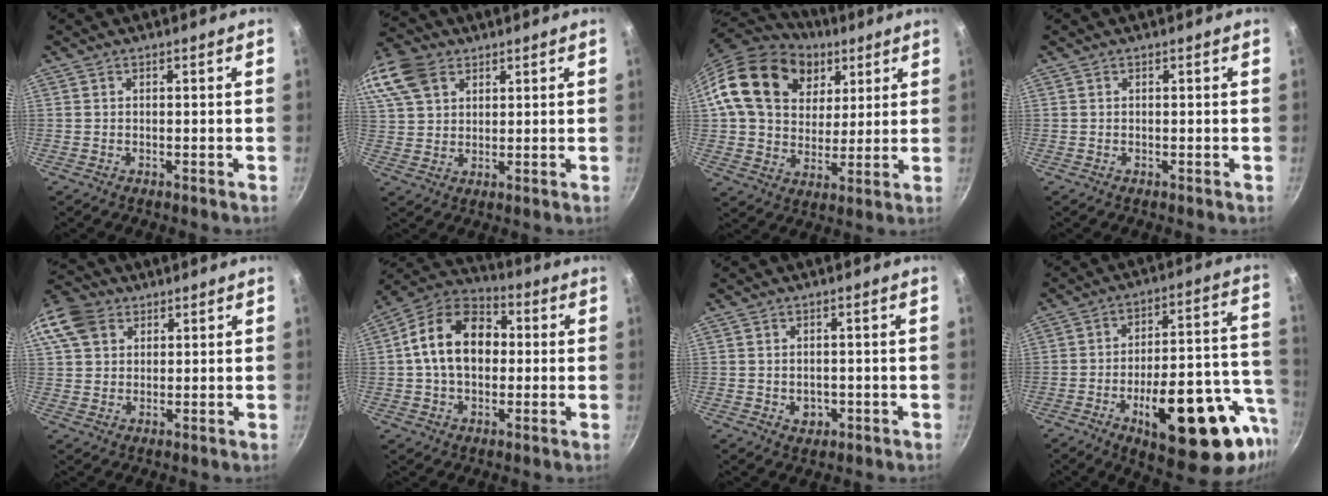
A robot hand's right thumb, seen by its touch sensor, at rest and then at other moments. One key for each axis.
{"total": 14.9, "fx": 7.5, "fy": 10.4, "fz": 7.6, "tx": -0.177, "ty": 0.017, "tz": 0.144}
{"total": 21.0, "fx": 8.0, "fy": 15.9, "fz": 11.2, "tx": -0.174, "ty": -0.006, "tz": 0.139}
{"total": 0.0}
{"total": 13.3, "fx": 5.6, "fy": 10.2, "fz": 6.3, "tx": -0.132, "ty": 0.017, "tz": 0.101}
{"total": 15.5, "fx": 1.2, "fy": 10.9, "fz": 11.0, "tx": -0.151, "ty": 0.030, "tz": 0.004}
{"total": 2.9, "fx": -0.6, "fy": 2.4, "fz": 1.6, "tx": -0.017, "ty": 0.003, "tz": 0.000}
{"total": 25.2, "fx": -9.3, "fy": 9.9, "fz": 21.3, "tx": -0.260, "ty": 0.033, "tz": -0.121}